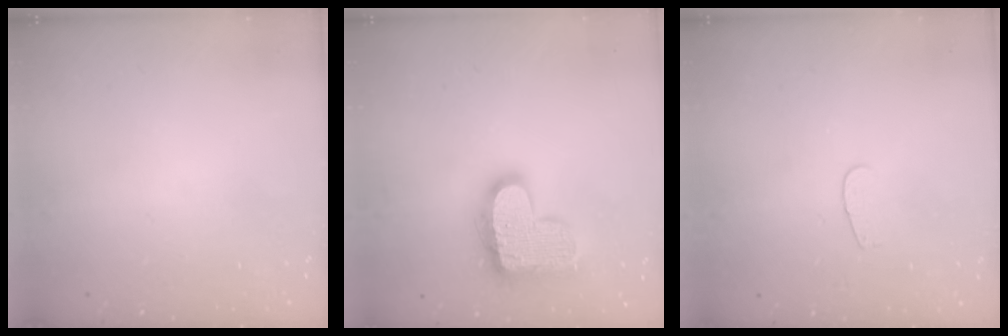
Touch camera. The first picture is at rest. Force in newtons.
{"total": 20.1, "press": 20.1, "slide": 1.3}
{"total": 3.2, "press": 3.2, "slide": 0.3}